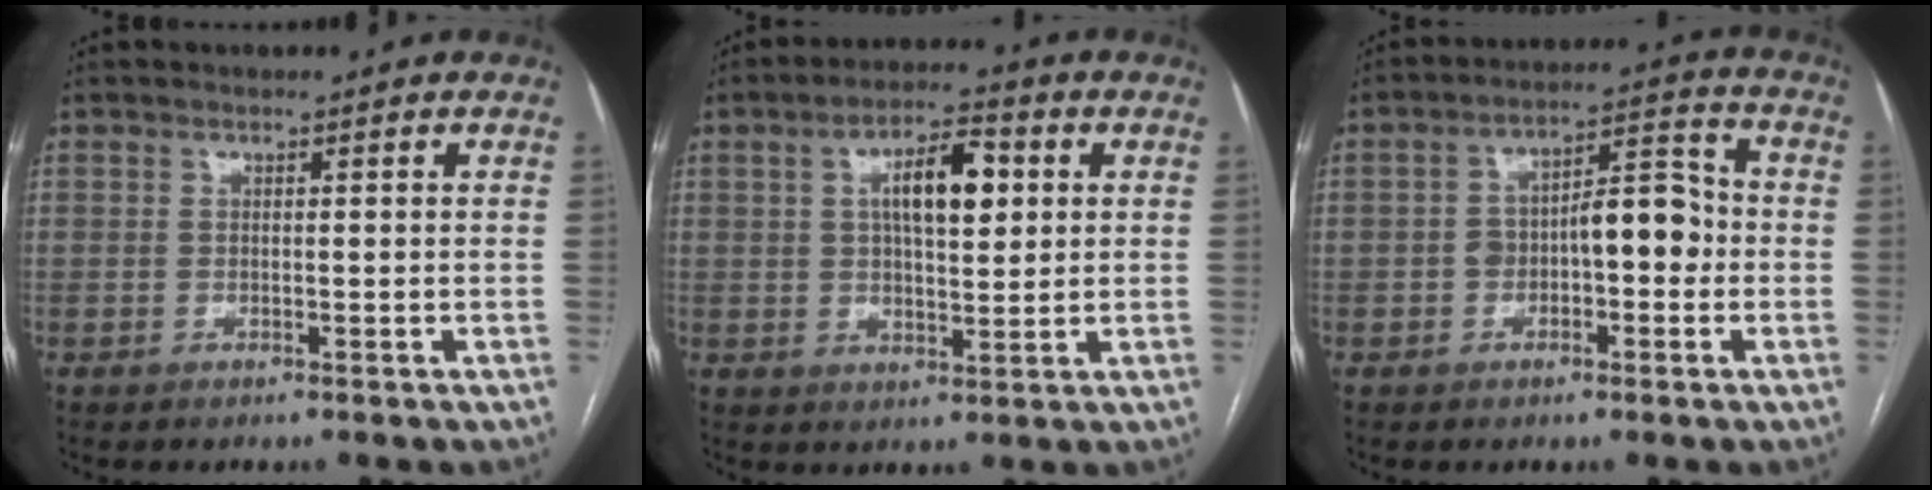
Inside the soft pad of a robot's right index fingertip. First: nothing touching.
{"total": 8.9, "force": [2.3, 3.1, 8.0], "torque": [-0.138, 0.017, 0.038]}
{"total": 8.6, "force": [-1.1, 3.7, 7.7], "torque": [-0.125, 0.038, -0.016]}